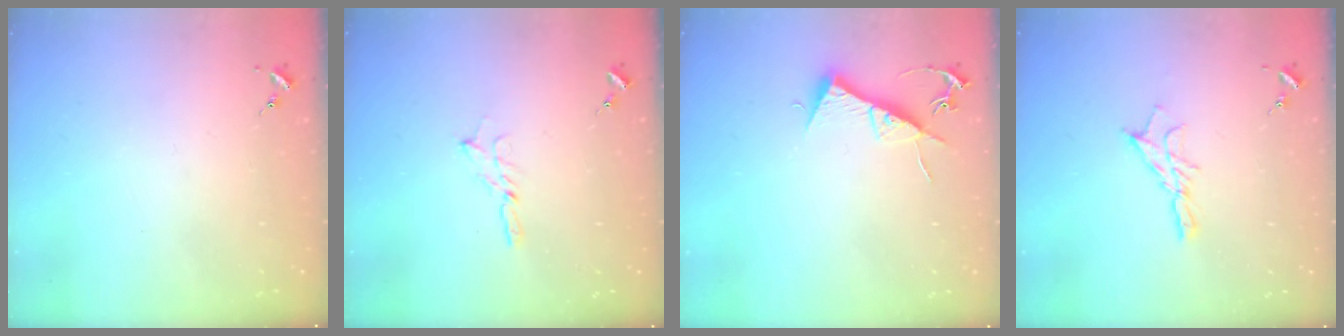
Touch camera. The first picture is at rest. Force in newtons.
{"total": 2.0, "press": 2.0, "slide": 0.2}
{"total": 9.6, "press": 9.6, "slide": 0.6}
{"total": 8.5, "press": 8.4, "slide": 0.6}